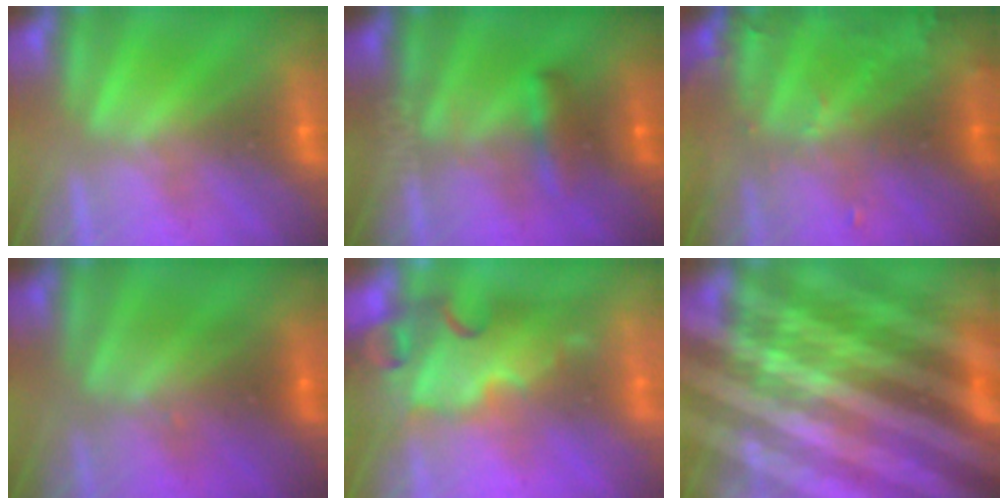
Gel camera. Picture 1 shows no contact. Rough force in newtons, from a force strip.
{"total": 8.3}
{"total": 6.1}
{"total": 2.4}
{"total": 7.2}
{"total": 7.8}